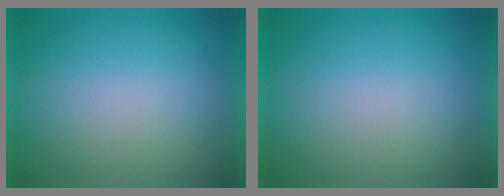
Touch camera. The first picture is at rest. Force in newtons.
{"total": 0.0}